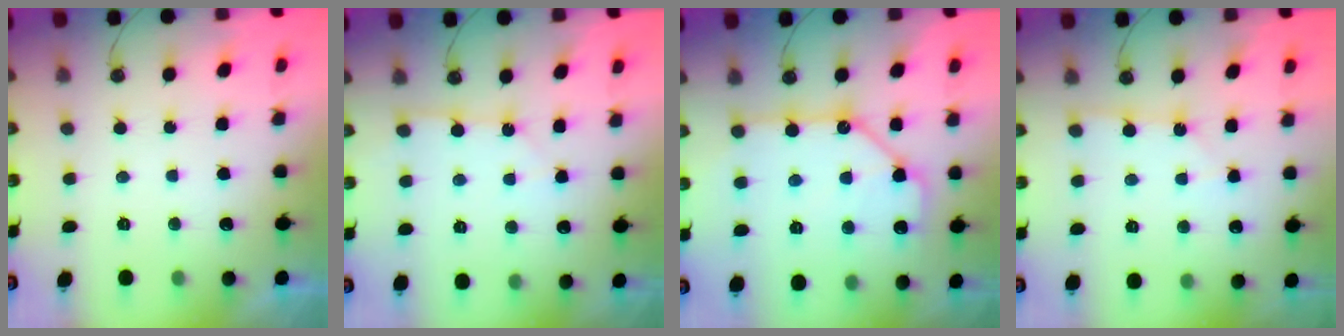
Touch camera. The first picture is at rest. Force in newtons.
{"total": 3.4, "press": 3.4, "slide": 0.4}
{"total": 14.7, "press": 14.6, "slide": 1.8}
{"total": 1.2, "press": 1.2, "slide": 0.1}